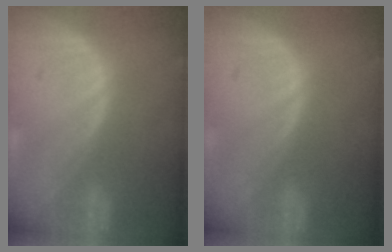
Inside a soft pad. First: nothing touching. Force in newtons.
{"total": 0.0}